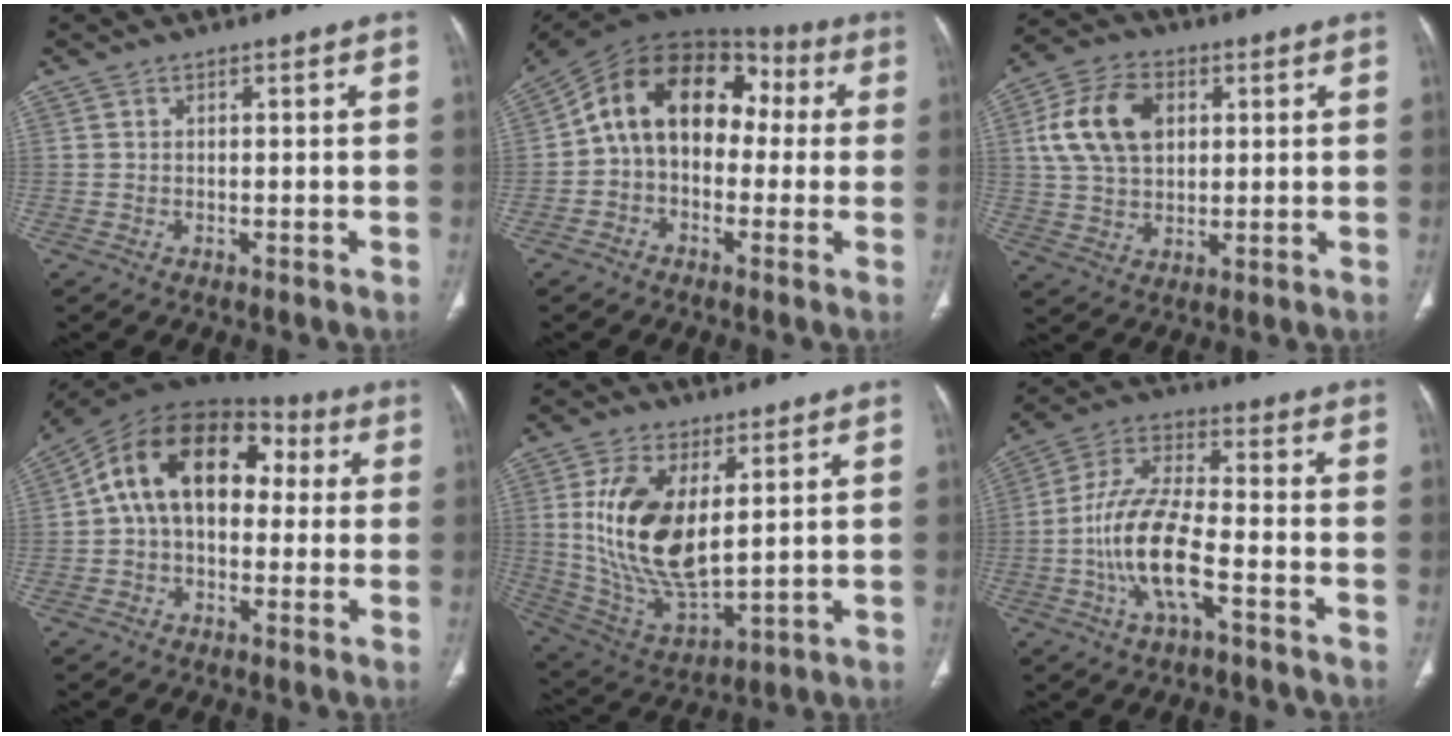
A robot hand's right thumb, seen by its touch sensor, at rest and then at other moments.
{"total": 16.1, "force": [1.1, 11.4, 11.3], "torque": [-0.144, 0.057, 0.003]}
{"total": 13.1, "force": [3.3, 9.0, 8.9], "torque": [-0.152, 0.007, 0.059]}
{"total": 17.7, "force": [2.3, 11.7, 13.1], "torque": [-0.186, 0.050, 0.026]}
{"total": 17.1, "force": [4.0, 8.5, 14.3], "torque": [-0.271, -0.023, 0.091]}
{"total": 13.7, "force": [-4.5, 5.3, 11.8], "torque": [-0.238, 0.038, -0.085]}